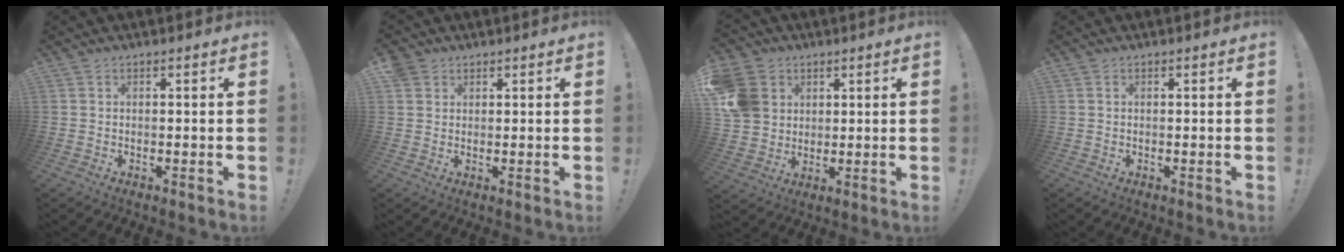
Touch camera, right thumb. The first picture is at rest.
{"total": 2.7, "force": [1.7, 2.0, 0.6], "torque": [-0.011, -0.007, 0.032]}
{"total": 12.0, "force": [3.5, 10.5, 4.8], "torque": [-0.088, -0.010, 0.072]}
{"total": 0.0}